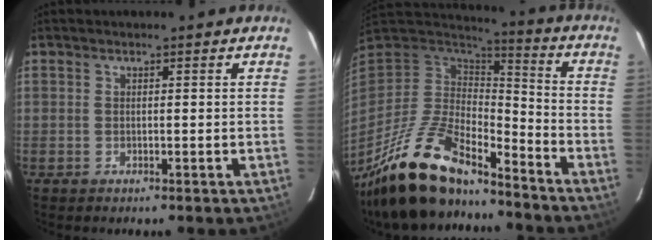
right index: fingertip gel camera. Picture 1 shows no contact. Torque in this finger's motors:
{"motor_torque": [0.85, -0.88, 0.85, 0.21]}